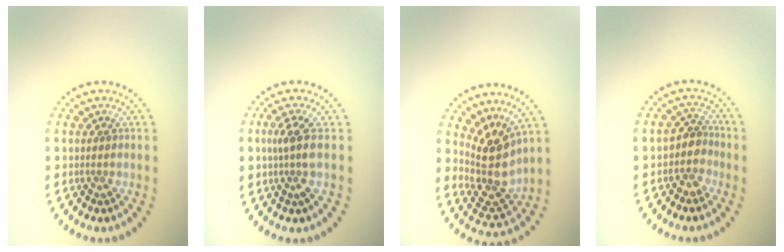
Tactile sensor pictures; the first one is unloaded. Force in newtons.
{"total": 2.3, "press": 1.8, "slide": 1.6}
{"total": 4.1, "press": 3.1, "slide": 2.7}
{"total": 2.2, "press": 1.6, "slide": 1.5}